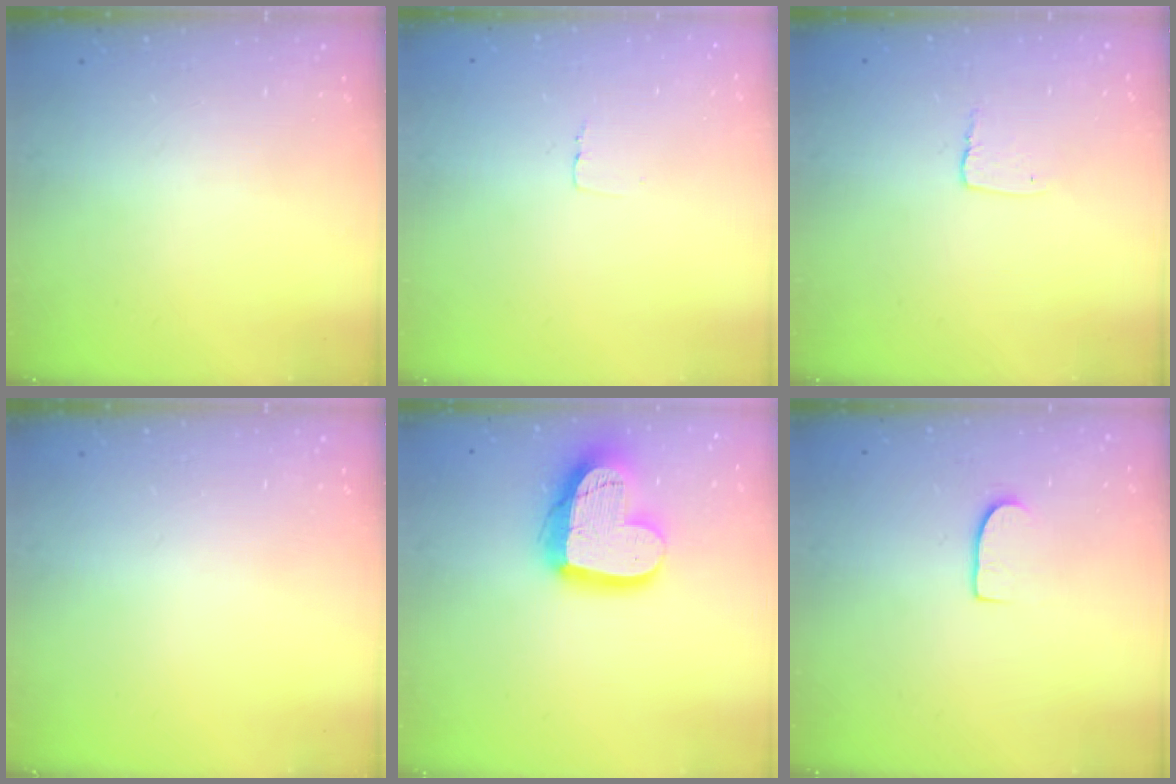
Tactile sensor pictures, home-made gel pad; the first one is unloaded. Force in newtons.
{"total": 2.6, "press": 2.6, "slide": 0.1}
{"total": 3.6, "press": 3.6, "slide": 0.3}
{"total": 0.0}
{"total": 18.8, "press": 18.7, "slide": 1.8}
{"total": 5.8, "press": 5.8, "slide": 0.5}